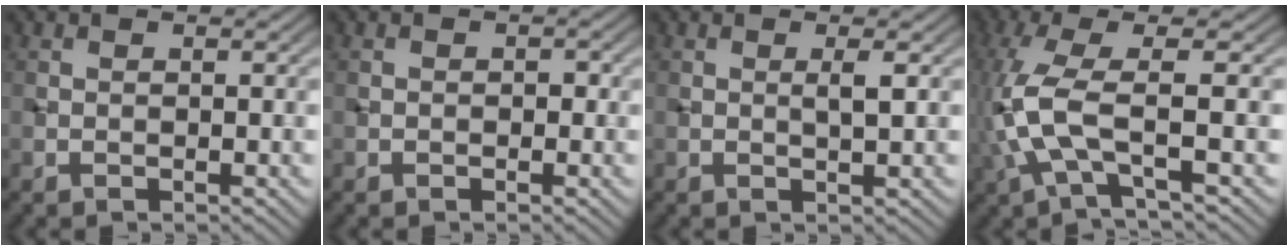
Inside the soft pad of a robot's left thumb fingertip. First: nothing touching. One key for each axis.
{"total": 0.8, "fx": -0.2, "fy": 0.7, "fz": 0.5, "tx": -0.004, "ty": -0.004, "tz": -0.006}
{"total": 1.3, "fx": 0.4, "fy": 0.0, "fz": 1.3, "tx": -0.027, "ty": 0.001, "tz": 0.004}
{"total": 7.7, "fx": -1.1, "fy": 1.8, "fz": 7.4, "tx": -0.180, "ty": 0.006, "tz": -0.031}